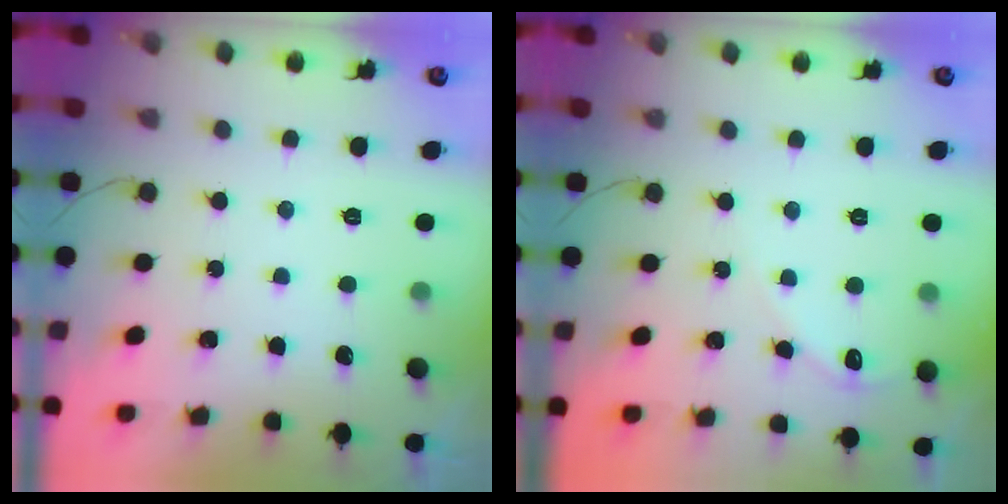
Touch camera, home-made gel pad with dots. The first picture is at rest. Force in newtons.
{"total": 5.2, "press": 5.2, "slide": 0.6}